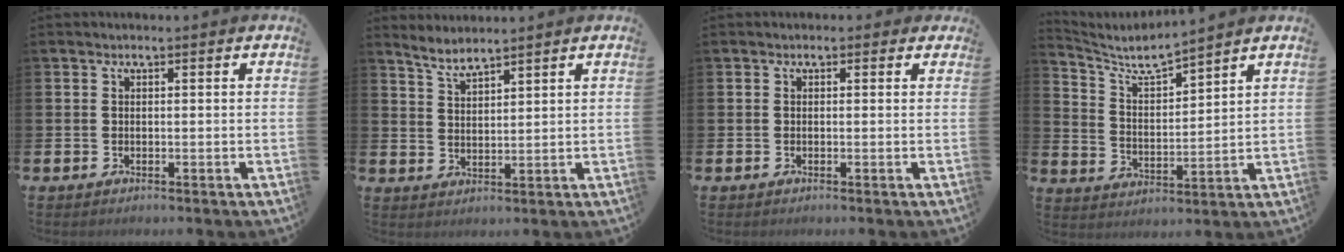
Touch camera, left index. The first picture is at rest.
{"total": 3.8, "force": [3.7, 0.0, 0.6], "torque": [-0.029, -0.014, 0.069]}
{"total": 0.7, "force": [-0.3, 0.6, 0.3], "torque": [-0.004, 0.006, -0.007]}
{"total": 5.3, "force": [4.9, 0.5, 1.8], "torque": [-0.061, -0.033, 0.082]}